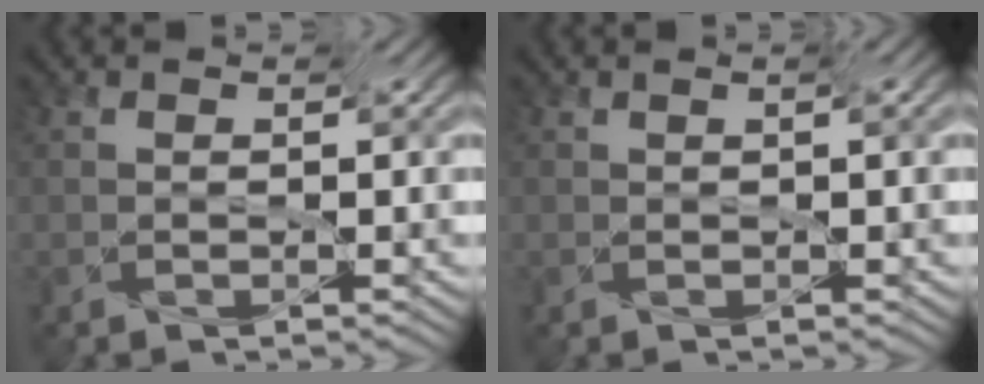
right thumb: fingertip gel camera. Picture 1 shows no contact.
{"total": 0.5, "force": [0.2, -0.3, 0.4], "torque": [-0.003, -0.001, 0.003]}